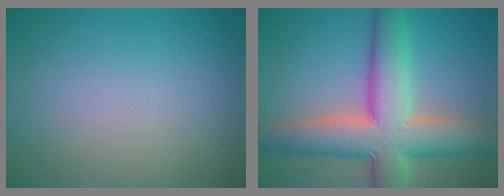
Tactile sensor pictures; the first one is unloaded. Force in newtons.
{"total": 10.1, "press": 10.1, "slide": 0.8}